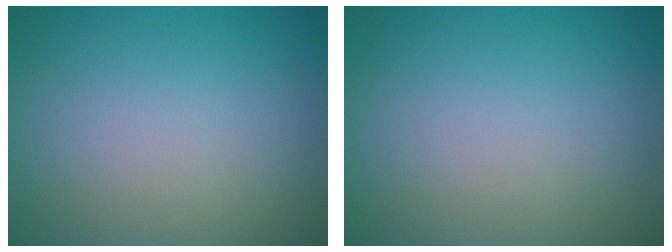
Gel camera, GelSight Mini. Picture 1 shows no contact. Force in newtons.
{"total": 0.0}